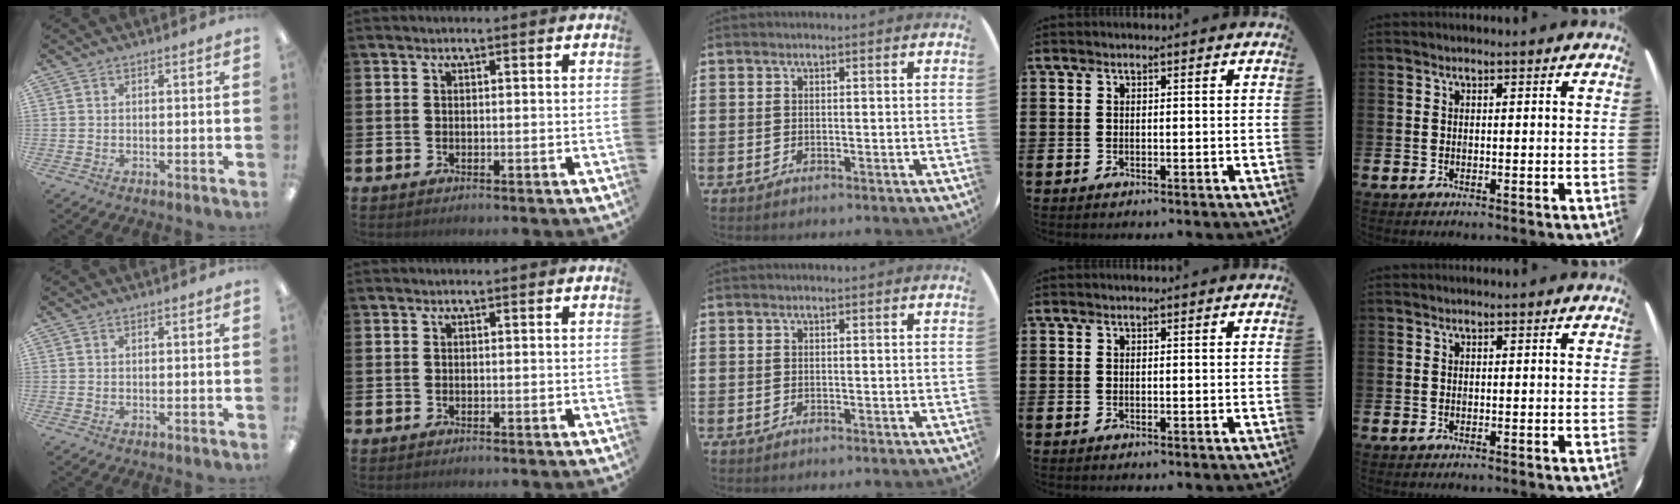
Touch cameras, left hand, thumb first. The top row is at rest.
{}